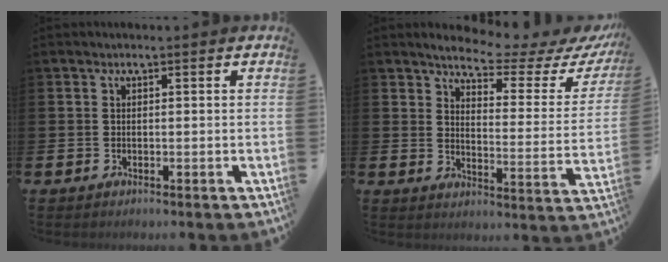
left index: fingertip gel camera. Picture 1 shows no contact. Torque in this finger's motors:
{"motor_torque": [1.09, -1.05, 0.45, 0.10]}